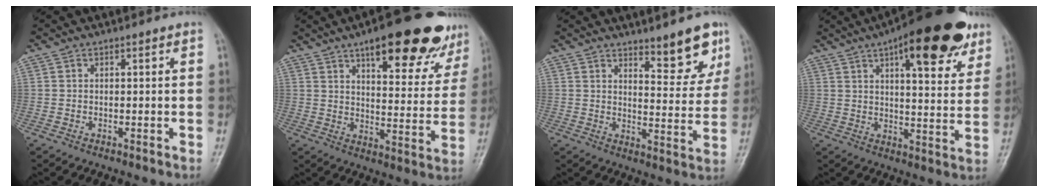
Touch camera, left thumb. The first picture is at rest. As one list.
[{"total": 21.6, "force": [14.0, 7.2, 14.8], "torque": [-0.156, -0.044, 0.190]}, {"total": 9.1, "force": [6.6, 2.7, 5.6], "torque": [-0.045, -0.050, 0.096]}, {"total": 21.4, "force": [12.2, 7.4, 16.0], "torque": [-0.196, -0.028, 0.171]}]